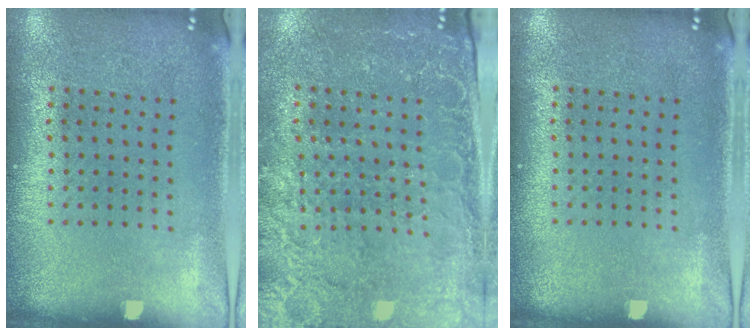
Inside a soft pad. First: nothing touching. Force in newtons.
{"total": 2.9, "press": 2.8, "slide": 0.8}
{"total": 0.0}